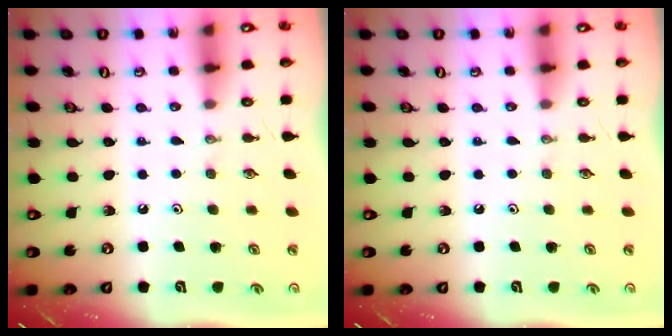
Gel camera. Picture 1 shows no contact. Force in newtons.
{"total": 0.0}